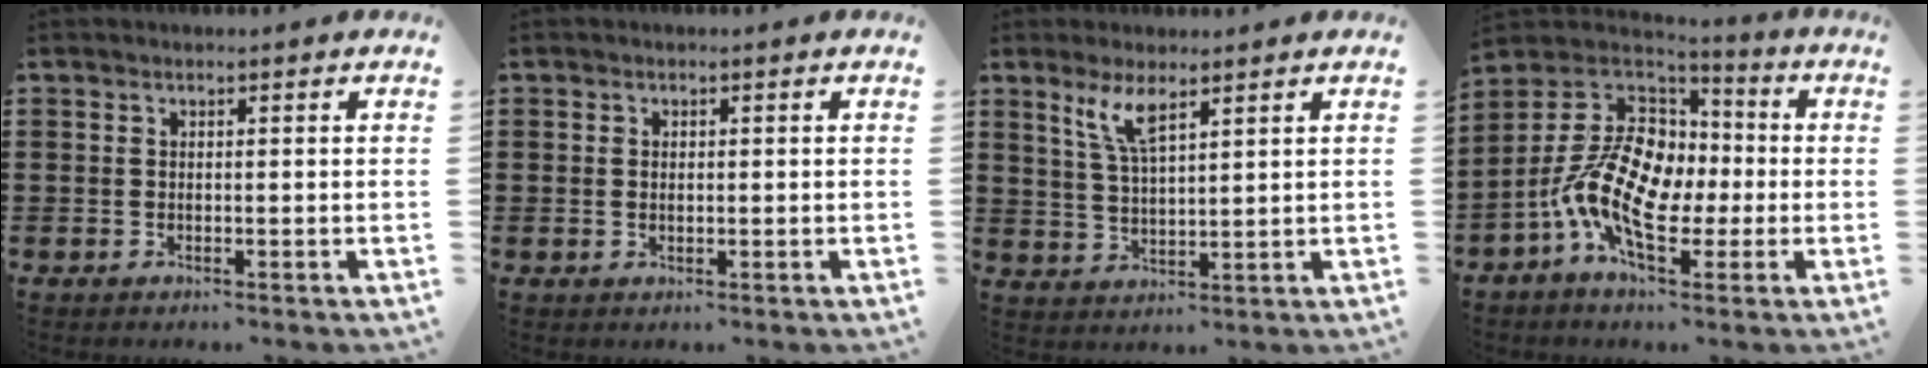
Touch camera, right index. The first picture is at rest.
{"total": 0.9, "force": [0.2, 0.6, 0.7], "torque": [-0.014, 0.005, 0.003]}
{"total": 5.3, "force": [3.4, 1.2, 4.0], "torque": [-0.088, 0.004, 0.060]}
{"total": 14.1, "force": [-3.3, 8.5, 10.7], "torque": [-0.255, 0.002, -0.067]}